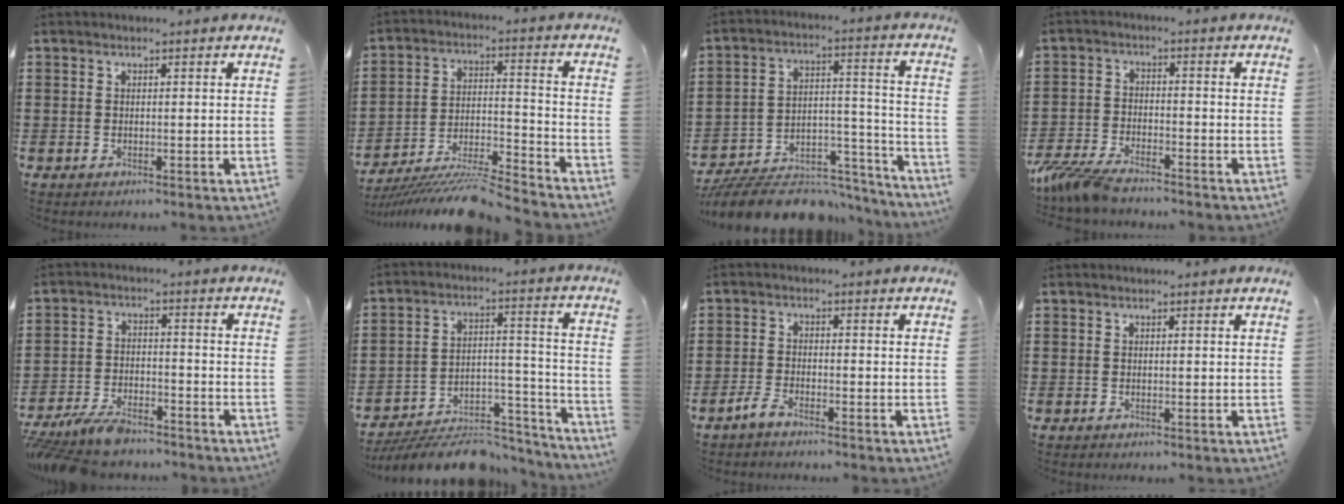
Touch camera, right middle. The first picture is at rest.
{"total": 9.5, "force": [-9.0, 0.2, 3.1], "torque": [-0.042, 0.015, -0.173]}
{"total": 9.9, "force": [-8.8, 2.7, 3.6], "torque": [-0.050, 0.028, -0.165]}
{"total": 5.6, "force": [-5.1, 0.8, 2.3], "torque": [-0.071, -0.011, -0.104]}
{"total": 6.4, "force": [-5.7, 1.6, 2.4], "torque": [-0.061, 0.003, -0.114]}
{"total": 8.4, "force": [-7.7, 2.1, 2.5], "torque": [-0.023, 0.029, -0.143]}
{"total": 2.8, "force": [-2.3, 0.5, 1.6], "torque": [-0.049, -0.004, -0.050]}
{"total": 0.0}